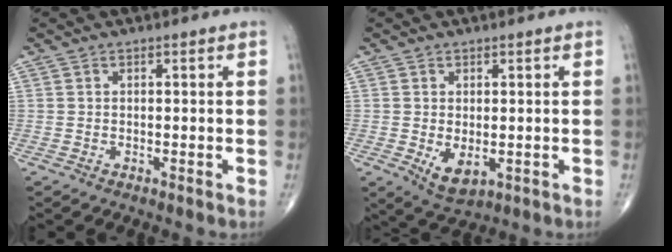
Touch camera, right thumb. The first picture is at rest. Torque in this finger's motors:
{"motor_torque": [-0.45, 0.52, -0.03, -0.06, 0.10]}